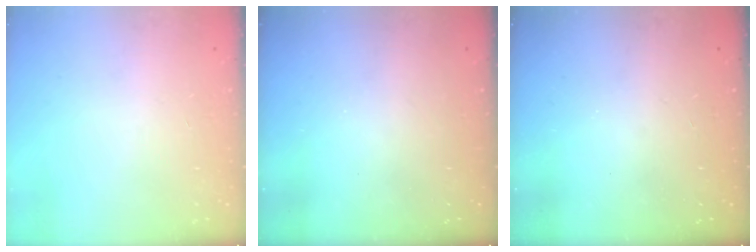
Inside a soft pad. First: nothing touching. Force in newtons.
{"total": 0.0}
{"total": 0.0}